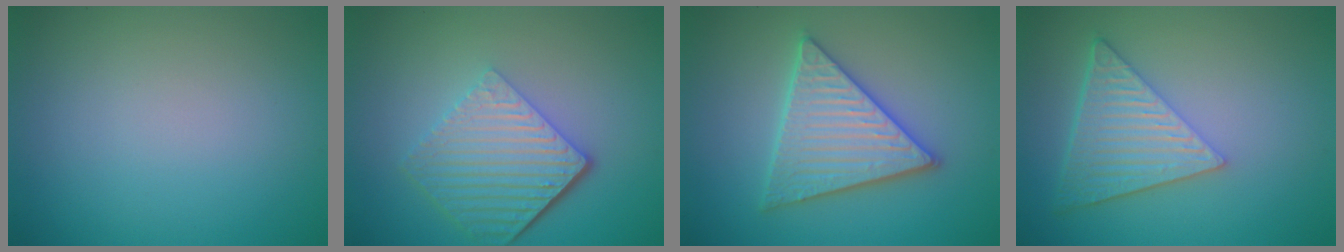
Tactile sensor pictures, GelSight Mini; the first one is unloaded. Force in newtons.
{"total": 6.2, "press": 4.2, "slide": 4.5}
{"total": 5.6, "press": 5.6, "slide": 0.7}
{"total": 6.5, "press": 4.6, "slide": 4.6}